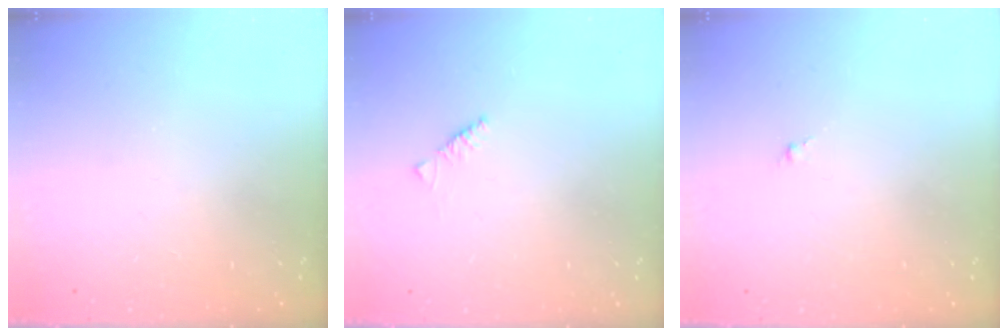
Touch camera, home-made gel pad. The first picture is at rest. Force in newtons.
{"total": 1.8, "press": 1.7, "slide": 0.6}
{"total": 0.0}